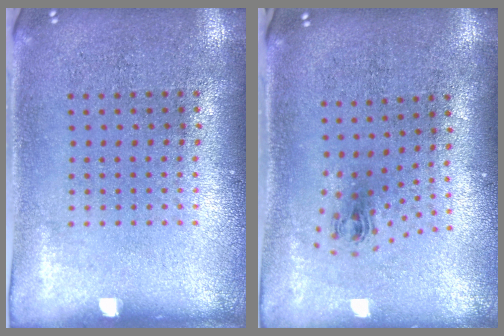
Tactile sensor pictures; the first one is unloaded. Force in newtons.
{"total": 1.0, "press": 0.4, "slide": 0.9}